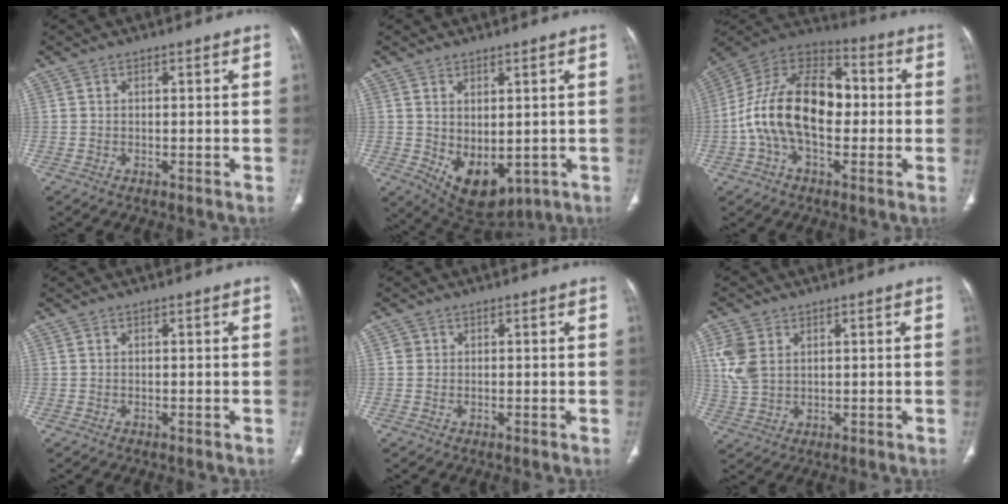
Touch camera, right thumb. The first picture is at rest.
{"total": 9.6, "force": [-1.3, 5.6, 7.6], "torque": [-0.102, -0.009, 0.009]}
{"total": 19.8, "force": [-1.4, 12.0, 15.7], "torque": [-0.272, 0.042, -0.031]}
{"total": 0.0}
{"total": 1.3, "force": [0.2, 1.2, 0.2], "torque": [0.005, 0.002, 0.002]}
{"total": 7.2, "force": [2.3, 5.0, 4.6], "torque": [-0.101, -0.002, 0.053]}